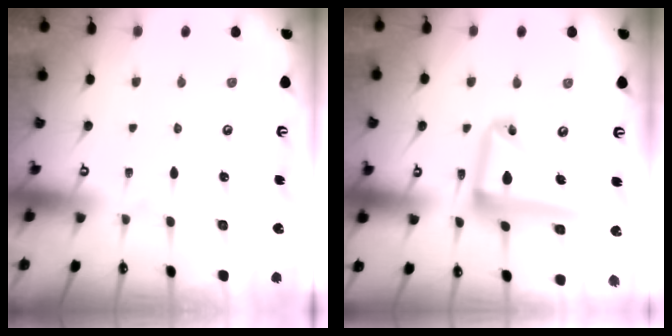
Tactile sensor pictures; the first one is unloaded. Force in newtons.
{"total": 15.1, "press": 15.0, "slide": 1.5}